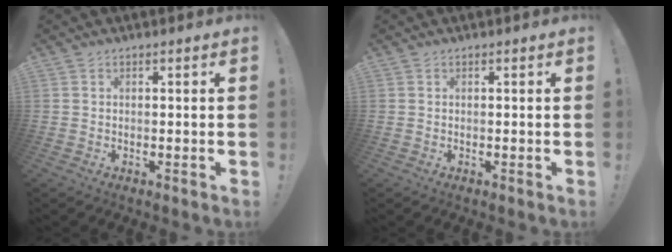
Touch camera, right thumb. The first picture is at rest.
{"total": 0.0}